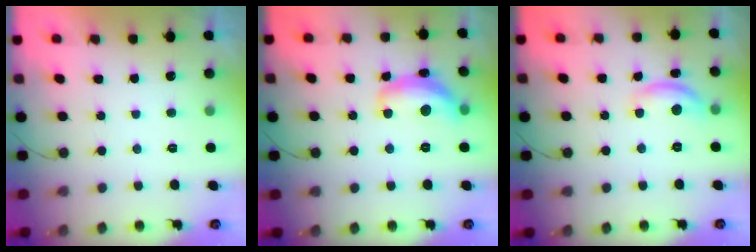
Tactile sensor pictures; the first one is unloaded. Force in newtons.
{"total": 13.1, "press": 13.1, "slide": 0.8}
{"total": 10.0, "press": 10.0, "slide": 0.6}